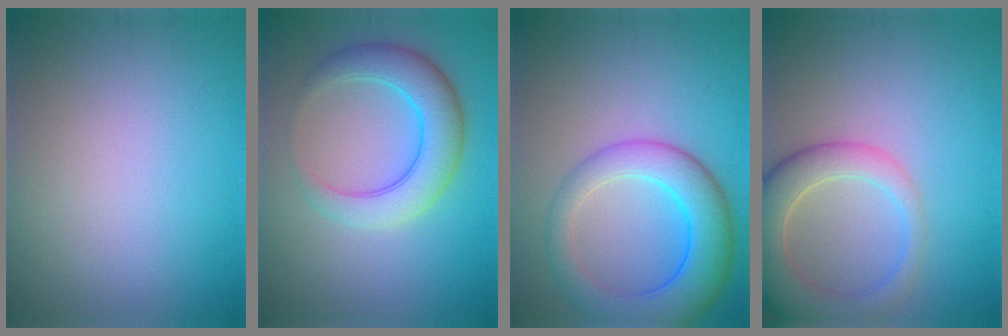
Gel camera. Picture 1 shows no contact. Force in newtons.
{"total": 5.6, "press": 5.6, "slide": 0.2}
{"total": 7.3, "press": 7.3, "slide": 0.3}
{"total": 6.4, "press": 6.4, "slide": 0.7}